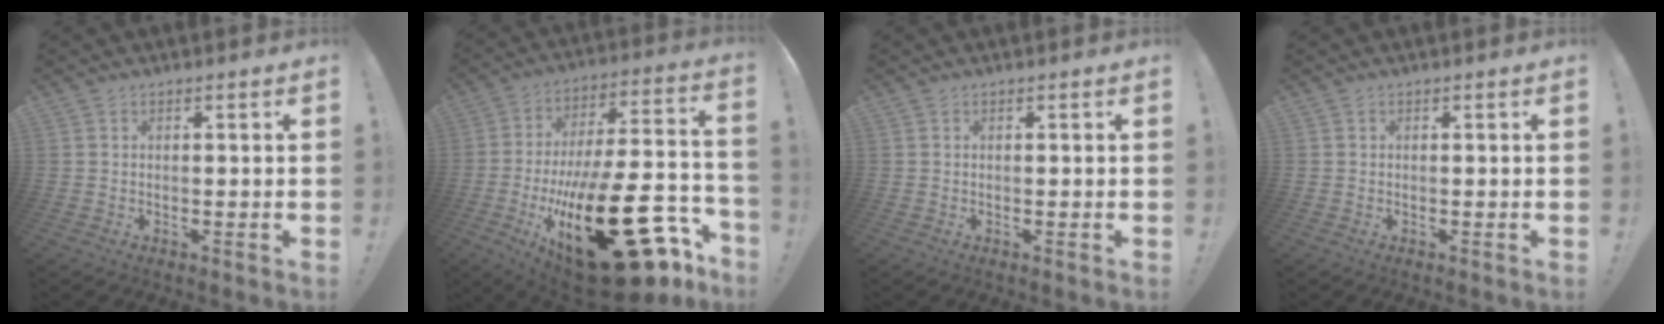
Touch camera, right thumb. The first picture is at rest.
{"total": 36.9, "force": [-13.1, 14.1, 31.5], "torque": [-0.499, 0.054, -0.187]}
{"total": 0.0}
{"total": 0.0}